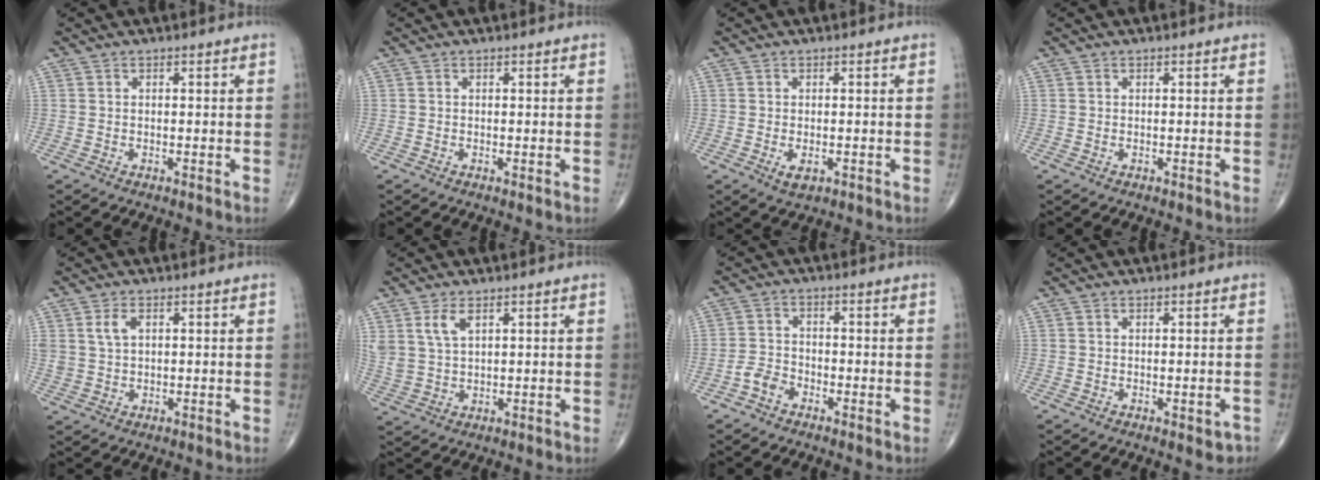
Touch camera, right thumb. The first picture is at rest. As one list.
[{"total": 0.0}, {"total": 2.4, "force": [-0.8, 1.3, 1.9], "torque": [-0.032, -0.004, -0.009]}, {"total": 0.0}, {"total": 3.7, "force": [1.3, 2.3, 2.6], "torque": [-0.051, 0.000, 0.032]}, {"total": 5.2, "force": [2.7, 2.6, 3.6], "torque": [-0.075, -0.008, 0.063]}, {"total": 3.3, "force": [-2.1, 2.2, 1.3], "torque": [-0.020, 0.012, -0.045]}, {"total": 2.2, "force": [-1.0, 1.1, 1.6], "torque": [-0.006, 0.001, -0.009]}]